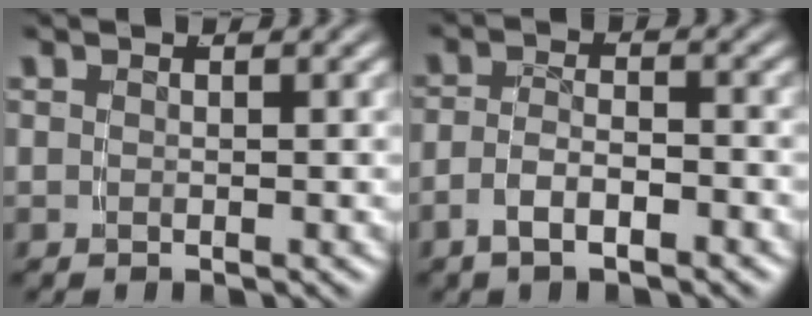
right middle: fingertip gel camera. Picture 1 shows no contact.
{"total": 2.9, "force": [-2.0, 1.0, 1.8], "torque": [-0.032, -0.004, -0.035]}